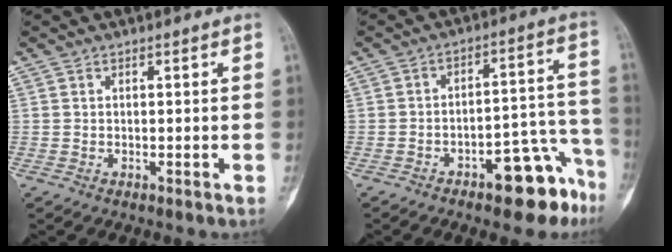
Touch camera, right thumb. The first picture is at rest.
{"total": 12.2, "force": [-7.8, 4.7, 8.1], "torque": [-0.060, 0.078, -0.107]}